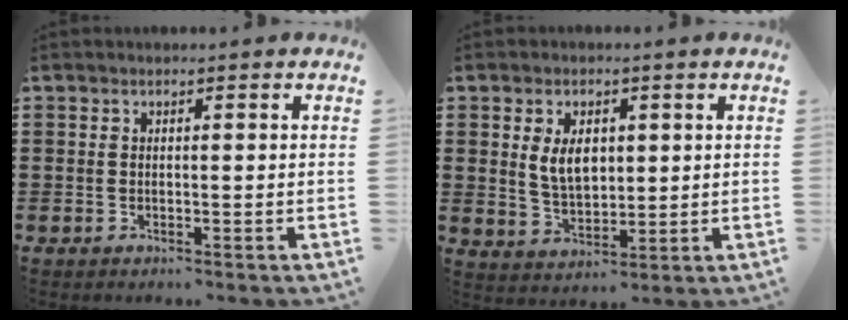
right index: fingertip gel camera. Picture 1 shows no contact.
{"total": 5.7, "force": [1.3, 3.5, 4.3], "torque": [-0.086, 0.008, 0.021]}